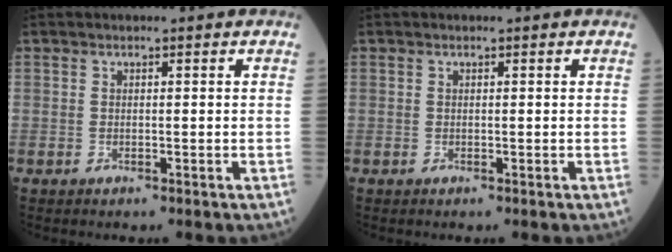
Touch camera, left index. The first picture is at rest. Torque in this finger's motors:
{"motor_torque": [0.00, 0.00, 0.01, 0.00]}